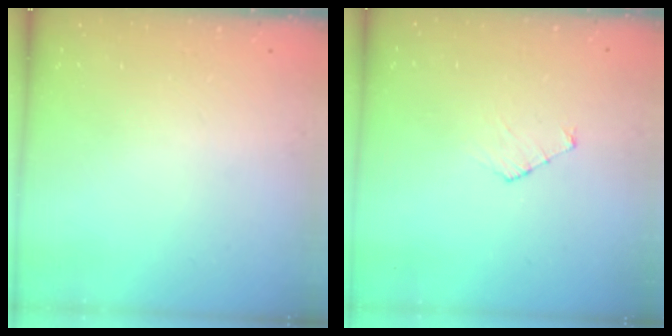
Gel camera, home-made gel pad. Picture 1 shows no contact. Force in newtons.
{"total": 5.0, "press": 5.0, "slide": 0.5}